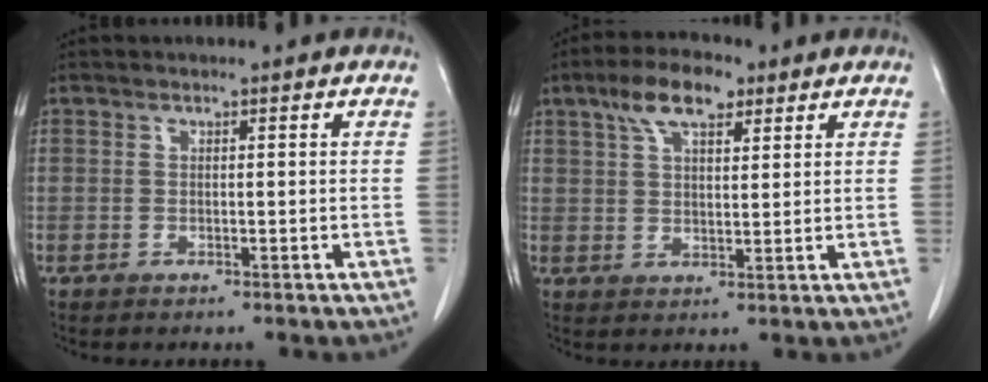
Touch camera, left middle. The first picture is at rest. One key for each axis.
{"total": 7.6, "fx": 4.7, "fy": 2.8, "fz": 5.4, "tx": -0.104, "ty": 0.018, "tz": 0.083}